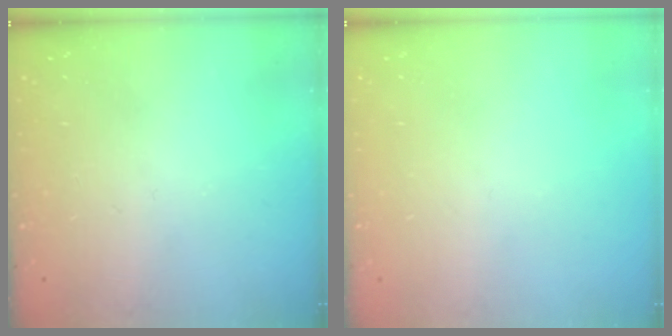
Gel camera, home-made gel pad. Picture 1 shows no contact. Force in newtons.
{"total": 0.0}